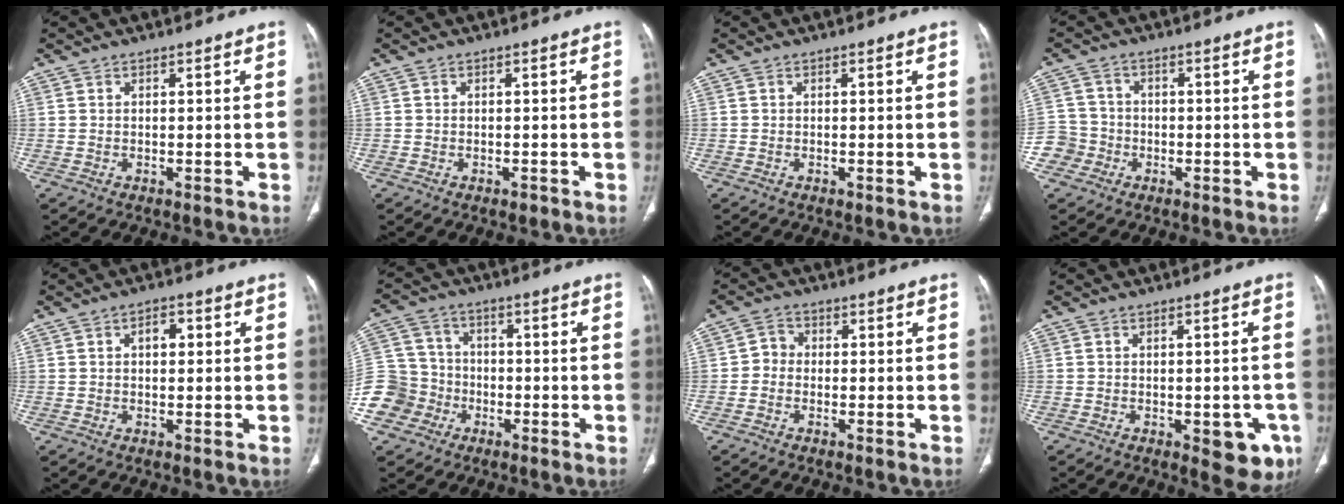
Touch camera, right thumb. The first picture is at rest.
{"total": 0.8, "force": [-0.6, 0.4, 0.3], "torque": [-0.001, 0.000, -0.007]}
{"total": 0.0}
{"total": 5.6, "force": [-2.4, 5.1, 0.0], "torque": [0.022, 0.019, -0.051]}
{"total": 3.3, "force": [0.8, 2.0, 2.4], "torque": [-0.025, 0.006, 0.013]}
{"total": 12.4, "force": [-5.0, 11.1, 2.5], "torque": [-0.047, 0.050, -0.090]}
{"total": 2.8, "force": [-0.6, 2.5, 1.1], "torque": [-0.004, 0.008, -0.022]}
{"total": 7.3, "force": [-2.9, 3.6, 5.7], "torque": [-0.035, 0.001, -0.029]}